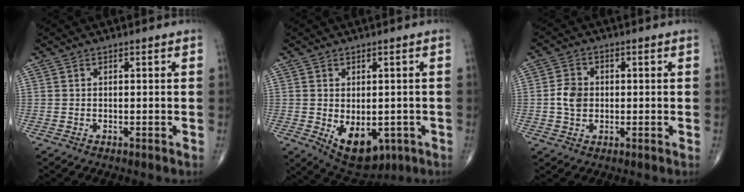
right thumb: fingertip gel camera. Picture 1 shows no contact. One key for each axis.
{"total": 10.3, "fx": -3.1, "fy": 6.4, "fz": 7.5, "tx": -0.086, "ty": -0.007, "tz": -0.027}
{"total": 4.7, "fx": -0.1, "fy": 3.8, "fz": 2.9, "tx": -0.046, "ty": 0.005, "tz": -0.006}